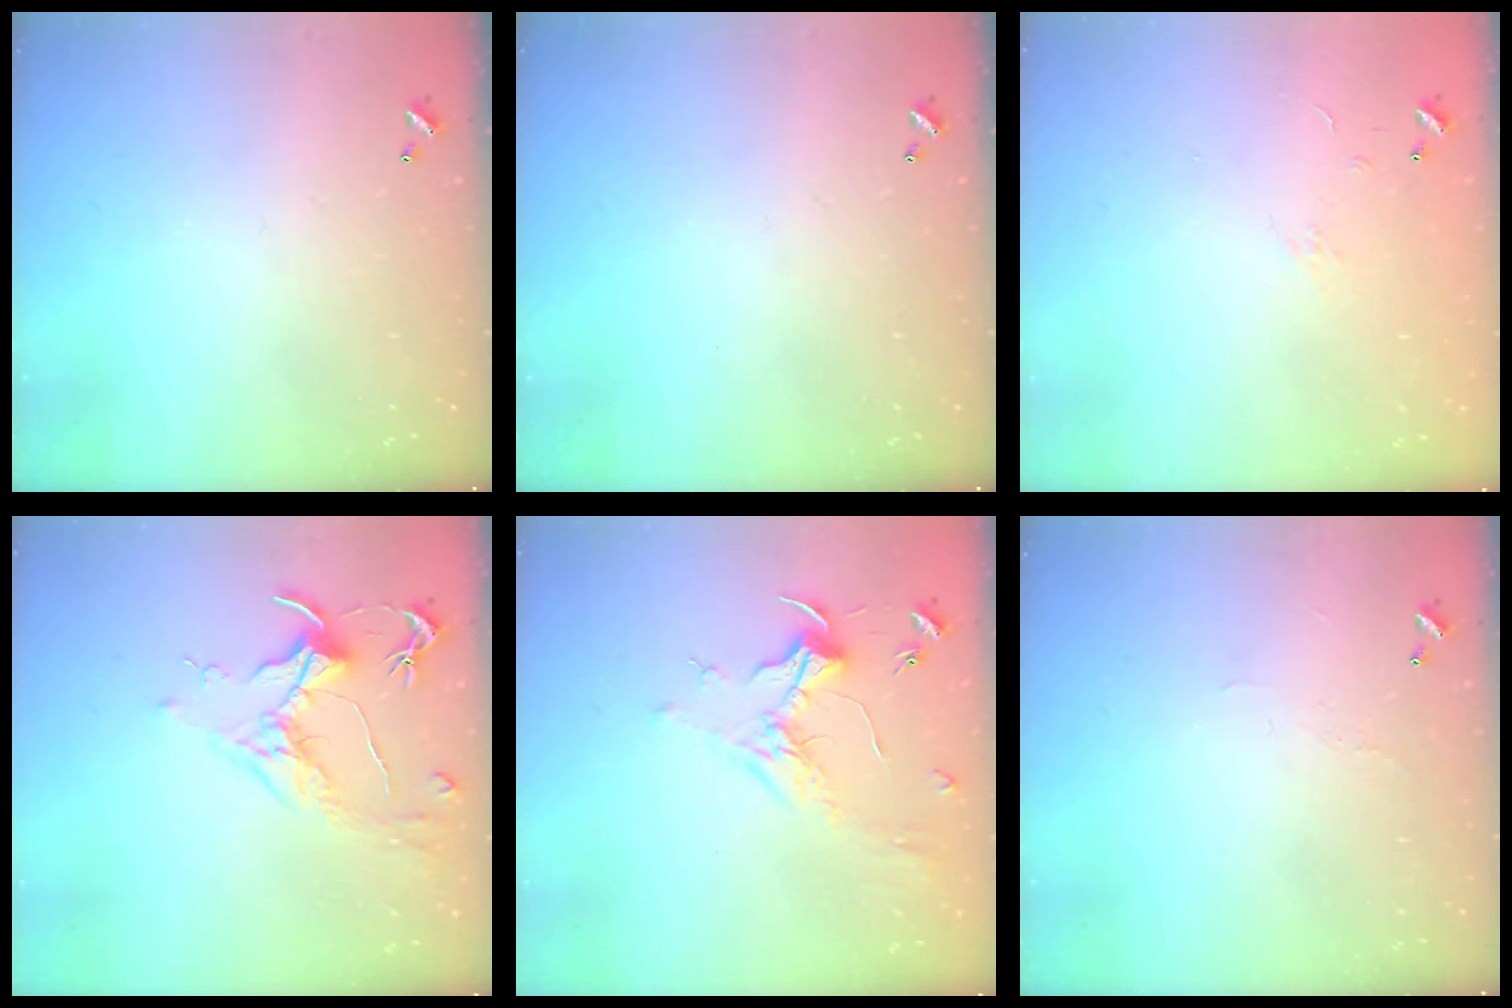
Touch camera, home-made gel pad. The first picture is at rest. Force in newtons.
{"total": 0.0}
{"total": 4.7, "press": 4.6, "slide": 0.7}
{"total": 1.8, "press": 1.5, "slide": 0.9}
{"total": 1.9, "press": 1.7, "slide": 0.7}
{"total": 0.9, "press": 0.7, "slide": 0.6}